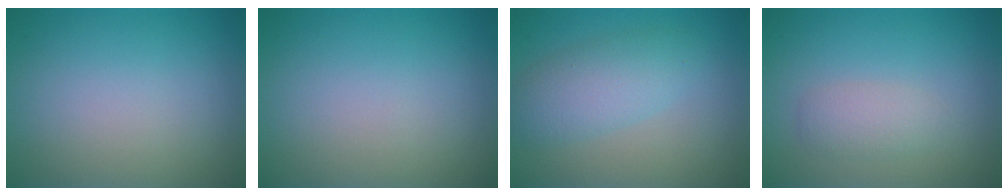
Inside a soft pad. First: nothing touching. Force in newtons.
{"total": 0.0}
{"total": 3.9, "press": 3.9, "slide": 0.1}
{"total": 1.8, "press": 1.8, "slide": 0.1}